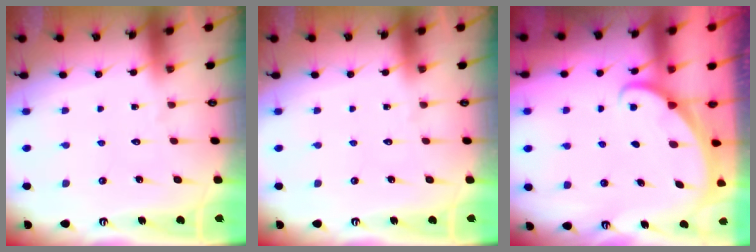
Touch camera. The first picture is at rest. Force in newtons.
{"total": 0.0}
{"total": 1.2, "press": 1.2, "slide": 0.0}